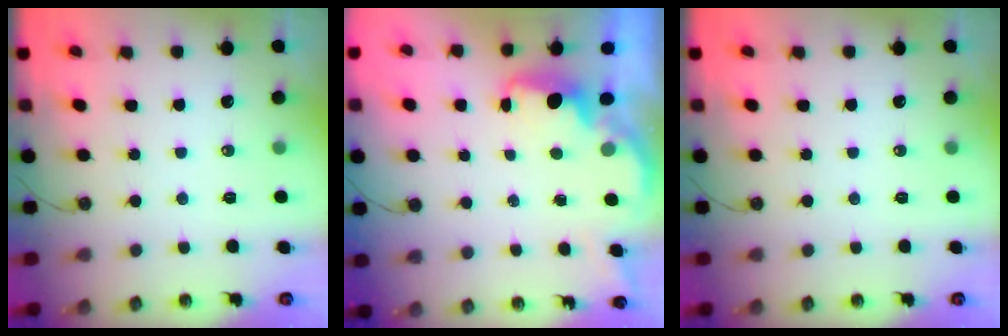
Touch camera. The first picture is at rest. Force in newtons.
{"total": 1.8, "press": 1.7, "slide": 0.7}
{"total": 0.0}